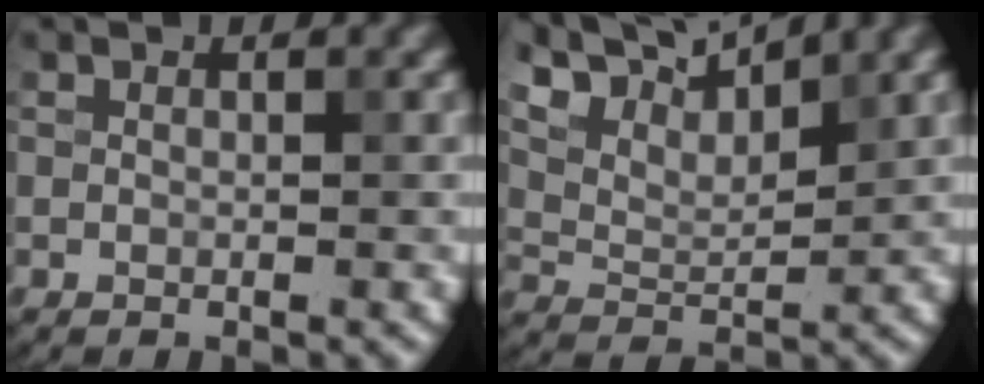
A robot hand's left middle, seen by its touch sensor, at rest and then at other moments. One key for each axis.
{"total": 7.3, "fx": 5.9, "fy": 2.0, "fz": 3.8, "tx": -0.087, "ty": 0.013, "tz": 0.095}